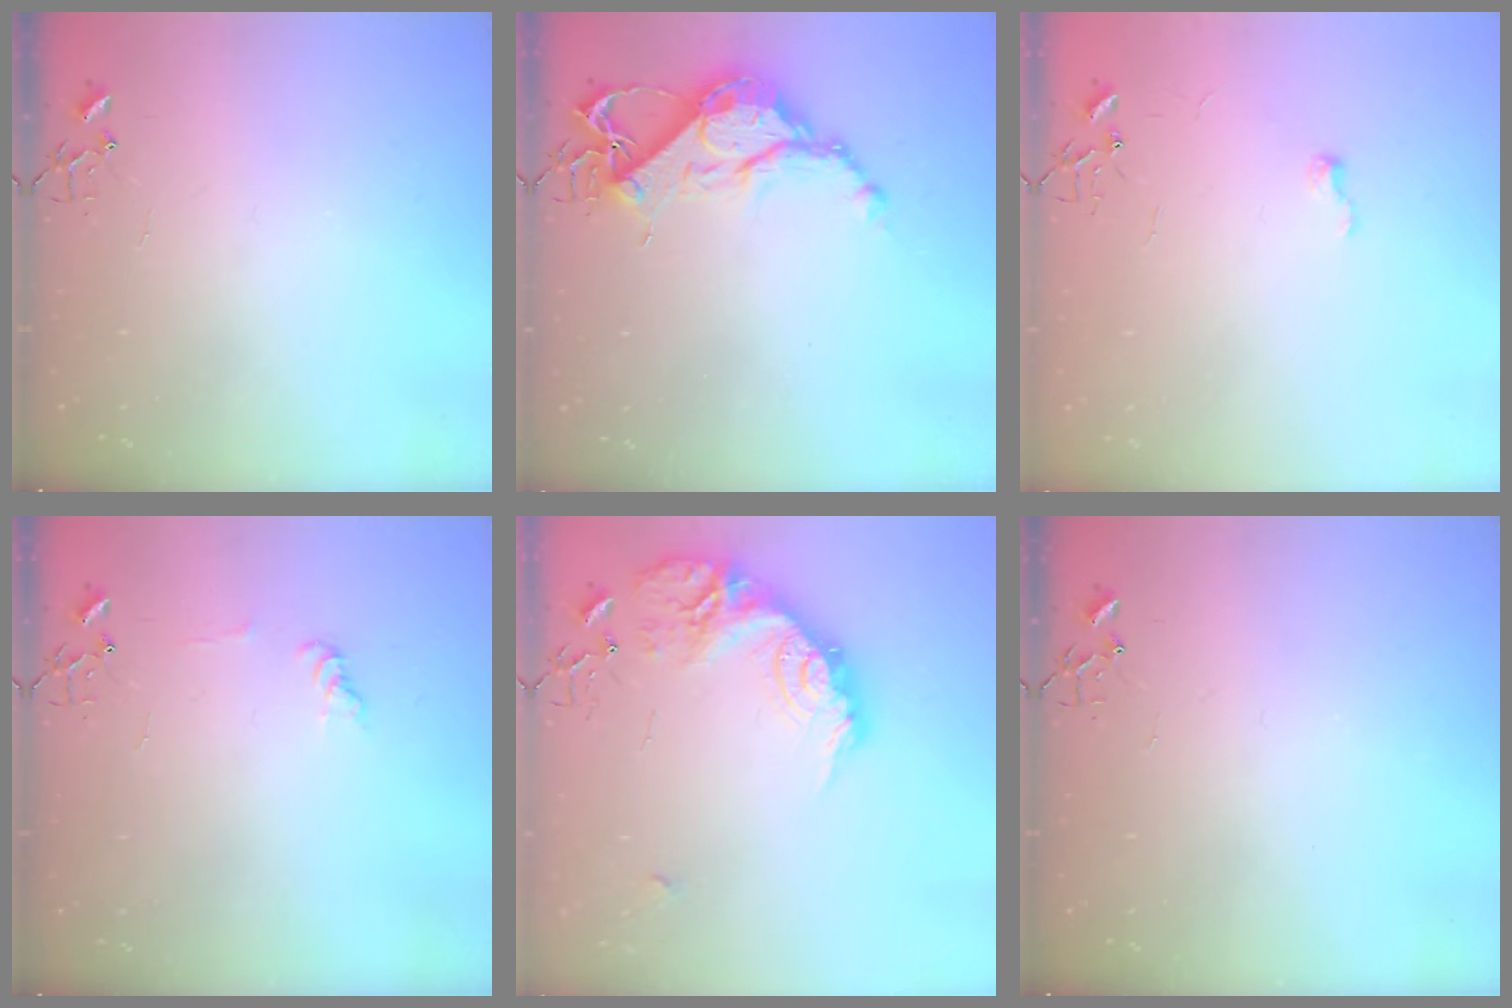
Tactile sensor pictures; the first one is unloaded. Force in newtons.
{"total": 12.8, "press": 12.7, "slide": 1.0}
{"total": 4.7, "press": 4.6, "slide": 0.6}
{"total": 5.3, "press": 5.3, "slide": 0.2}
{"total": 19.0, "press": 19.0, "slide": 0.4}
{"total": 0.0}